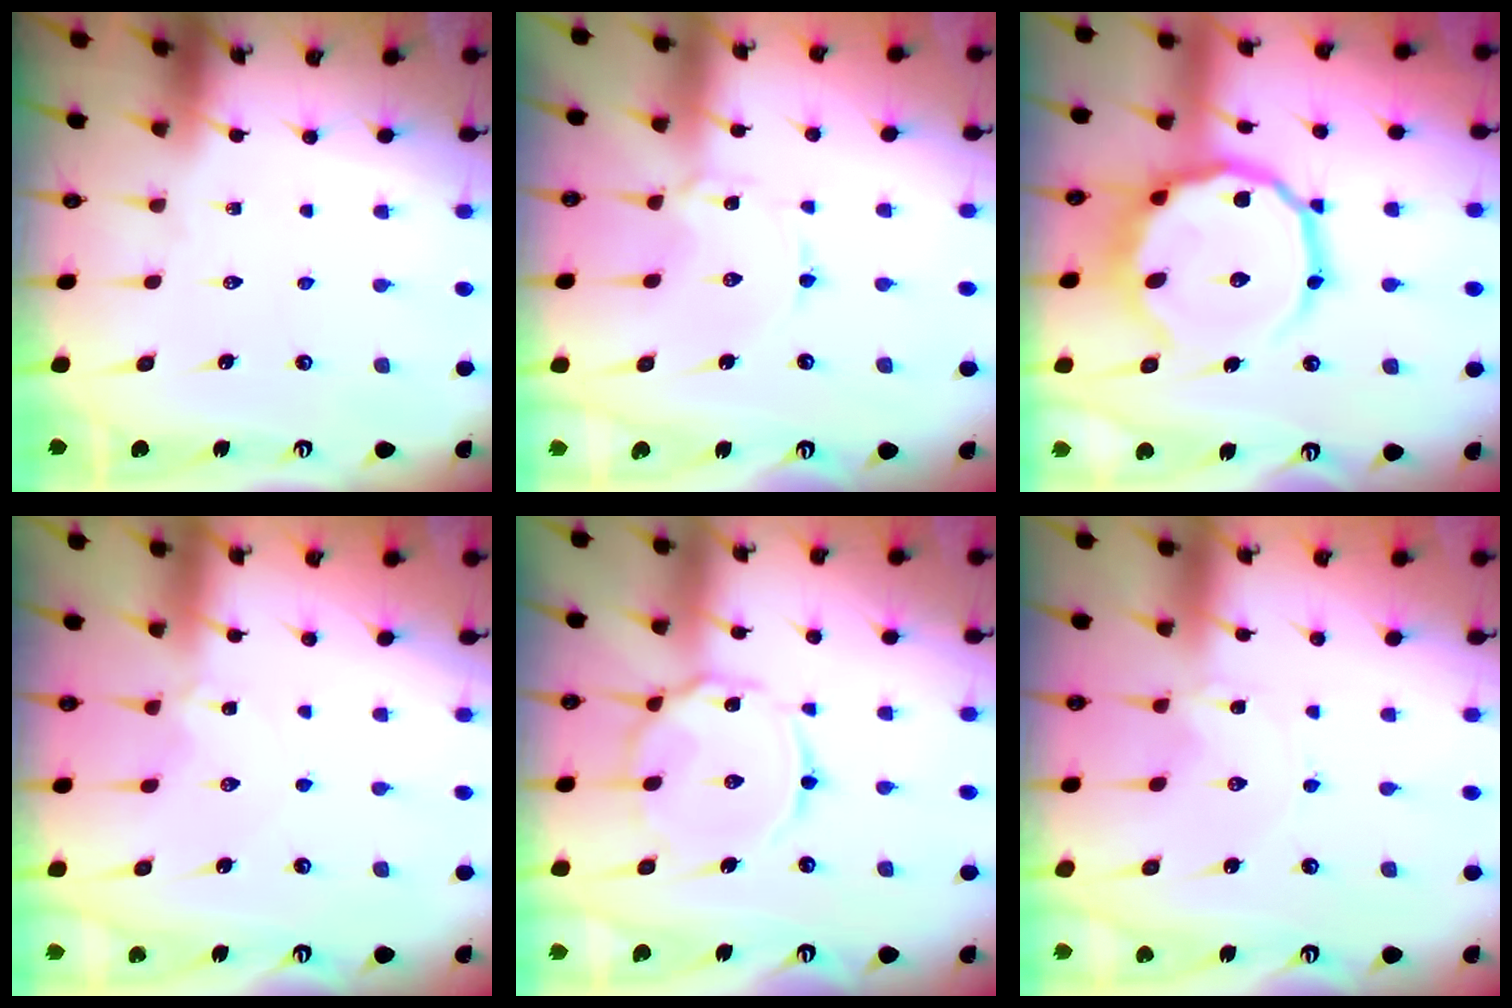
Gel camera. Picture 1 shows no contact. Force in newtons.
{"total": 1.2, "press": 1.2, "slide": 0.2}
{"total": 18.2, "press": 18.0, "slide": 2.7}
{"total": 1.8, "press": 1.8, "slide": 0.4}
{"total": 10.6, "press": 10.6, "slide": 0.7}
{"total": 0.6, "press": 0.6, "slide": 0.1}